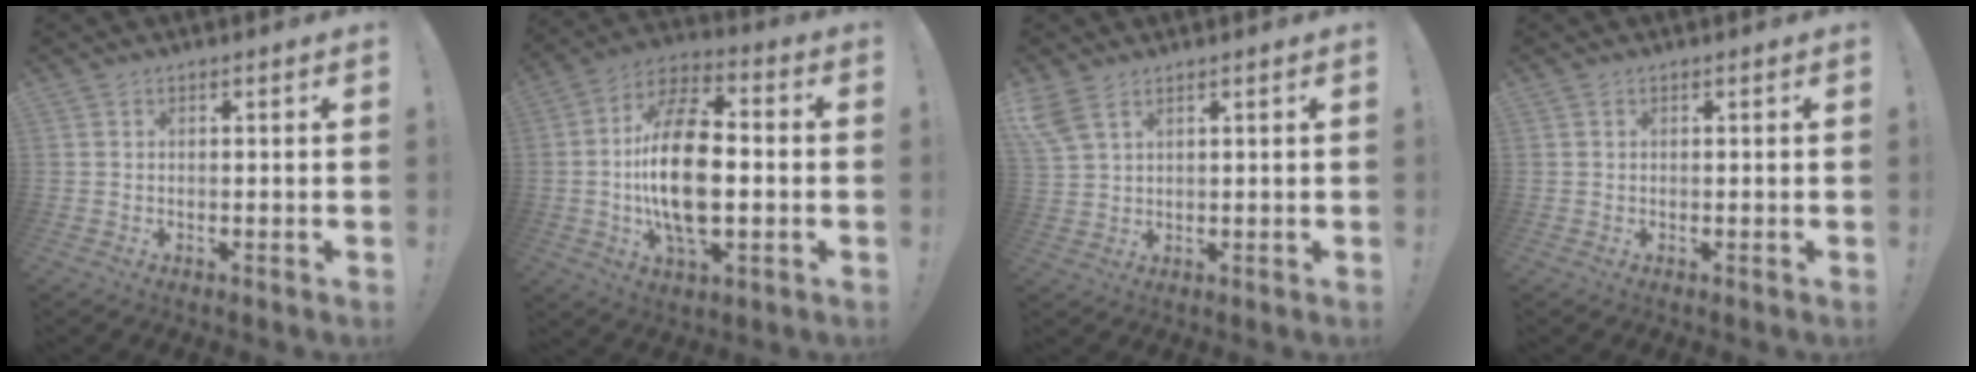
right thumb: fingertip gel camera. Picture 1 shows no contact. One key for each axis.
{"total": 20.1, "fx": -1.1, "fy": 10.4, "fz": 17.2, "tx": -0.310, "ty": -0.002, "tz": -0.022}
{"total": 5.8, "fx": 3.4, "fy": 3.0, "fz": 3.6, "tx": -0.075, "ty": -0.011, "tz": 0.069}
{"total": 0.0}